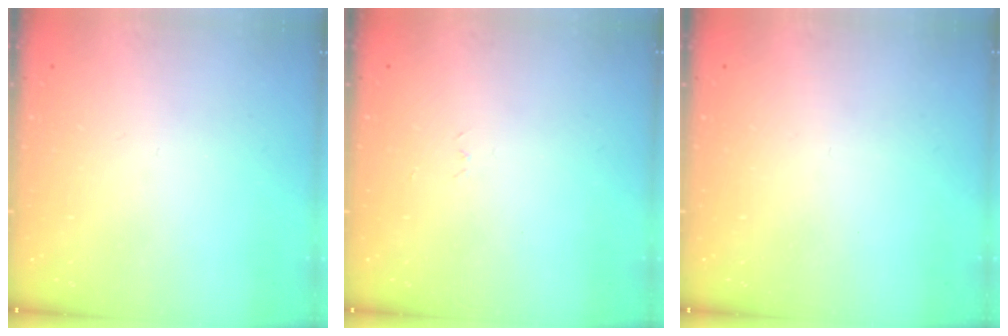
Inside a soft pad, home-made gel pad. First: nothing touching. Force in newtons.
{"total": 2.6, "press": 2.6, "slide": 0.4}
{"total": 0.0}